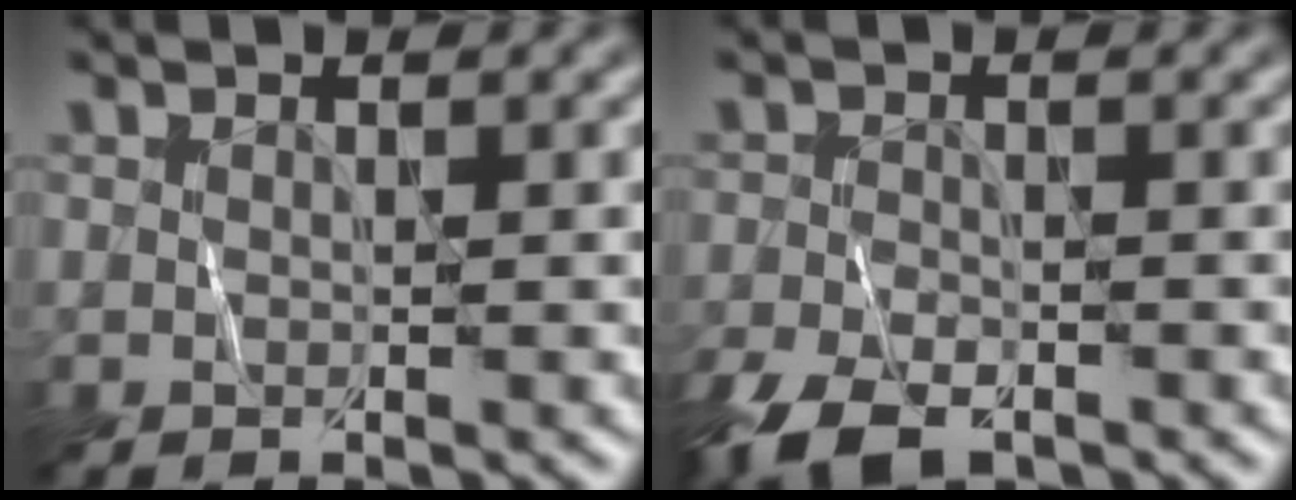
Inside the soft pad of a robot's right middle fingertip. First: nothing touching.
{"total": 5.6, "force": [-4.0, 2.5, 3.0], "torque": [-0.058, -0.013, -0.080]}